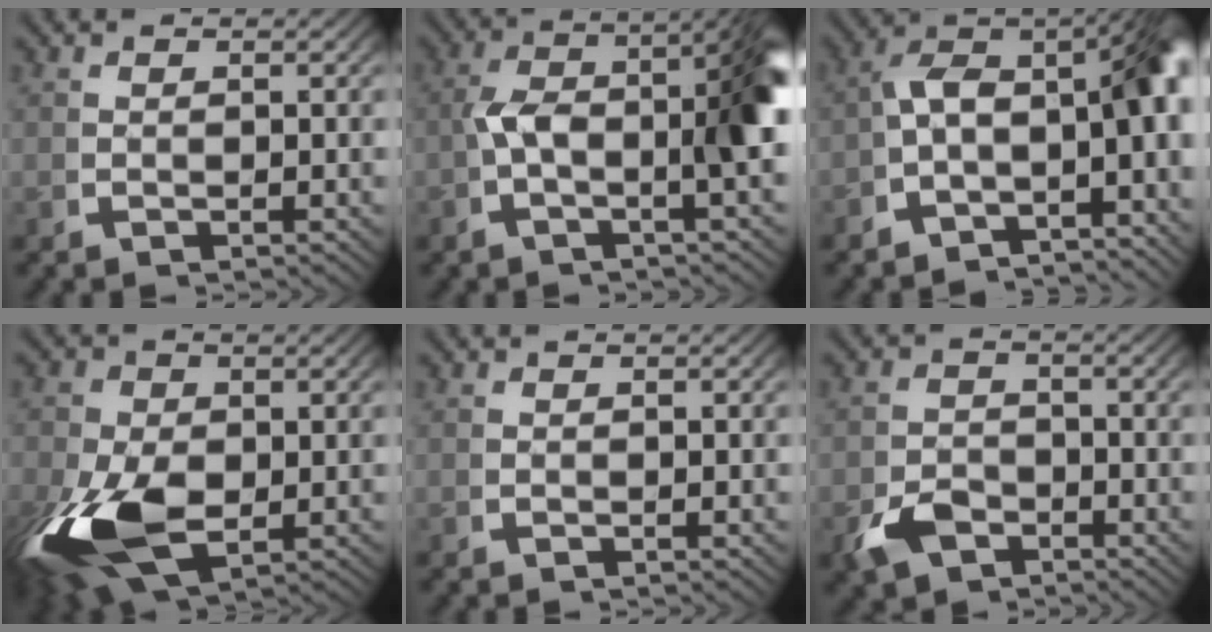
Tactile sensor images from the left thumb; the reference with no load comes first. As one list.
[{"total": 10.0, "force": [-0.1, 4.4, 9.0], "torque": [-0.146, -0.009, -0.010]}, {"total": 12.9, "force": [-1.5, 8.3, 9.7], "torque": [-0.142, -0.028, -0.031]}, {"total": 12.6, "force": [-3.2, 8.1, 9.2], "torque": [-0.215, -0.064, -0.025]}, {"total": 0.0}, {"total": 4.5, "force": [-2.9, 2.9, 1.9], "torque": [-0.040, -0.018, -0.047]}]